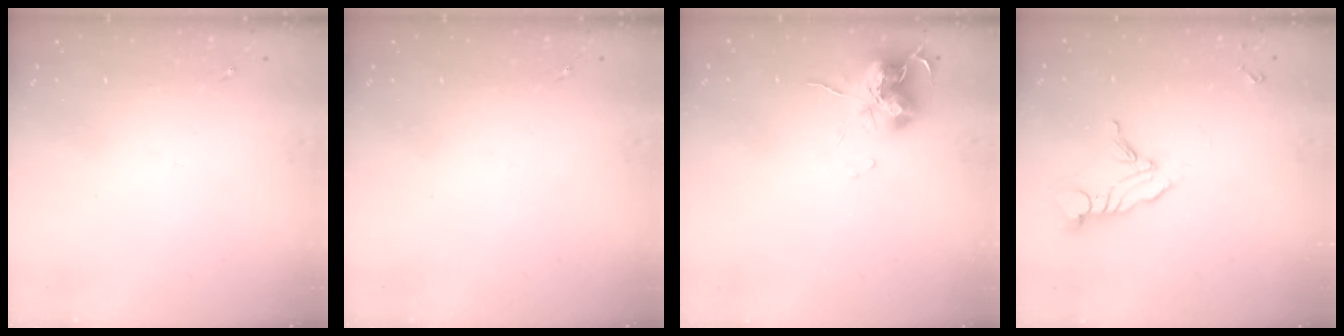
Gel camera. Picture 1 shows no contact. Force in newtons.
{"total": 0.0}
{"total": 12.2, "press": 12.1, "slide": 1.3}
{"total": 10.7, "press": 10.6, "slide": 1.0}